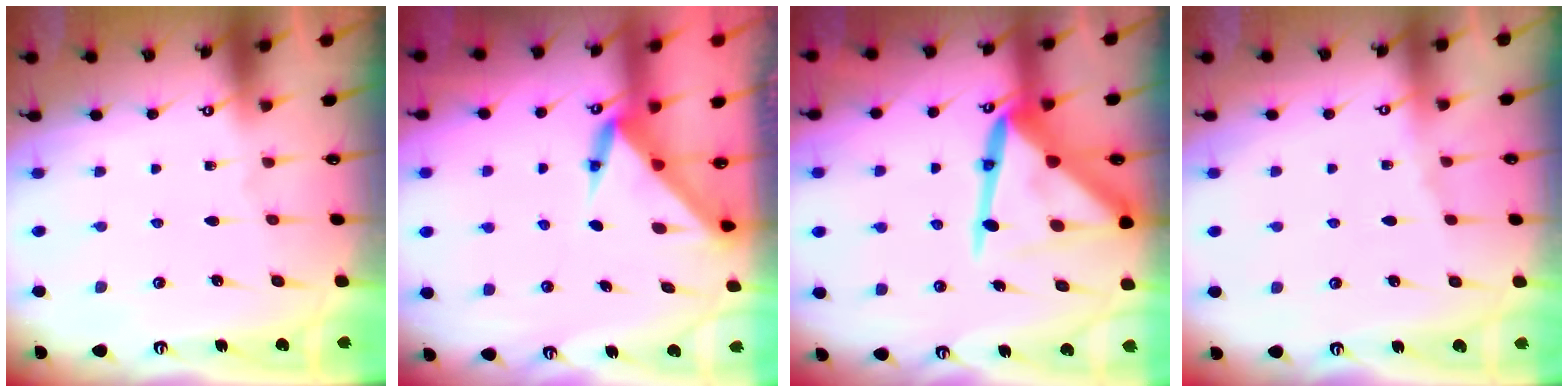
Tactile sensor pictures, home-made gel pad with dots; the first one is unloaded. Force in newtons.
{"total": 3.5, "press": 3.5, "slide": 0.1}
{"total": 17.2, "press": 17.1, "slide": 1.6}
{"total": 3.5, "press": 3.4, "slide": 0.7}